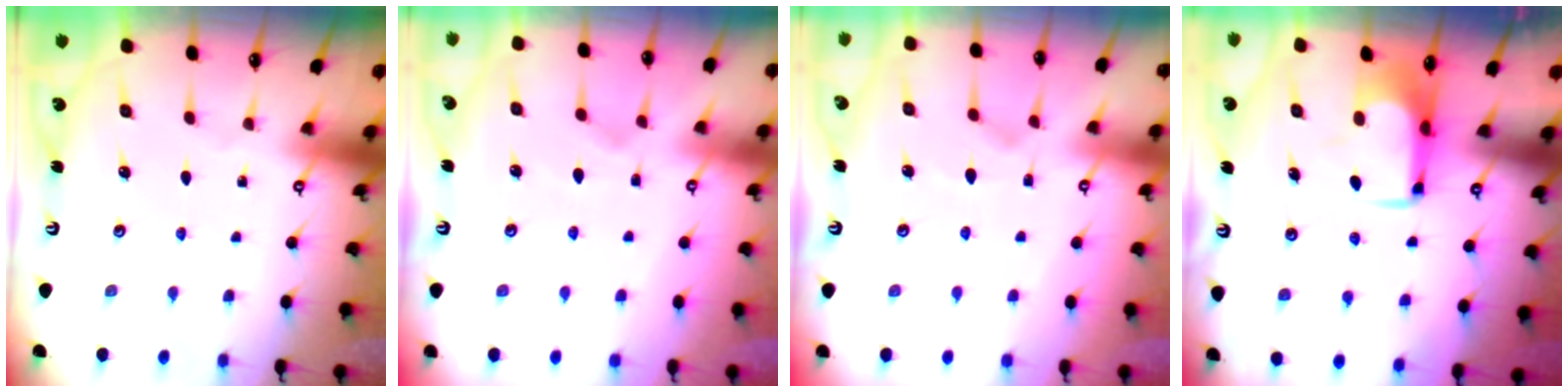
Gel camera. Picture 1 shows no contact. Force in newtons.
{"total": 2.8, "press": 2.6, "slide": 1.2}
{"total": 1.4, "press": 0.9, "slide": 1.1}
{"total": 5.2, "press": 5.0, "slide": 1.4}